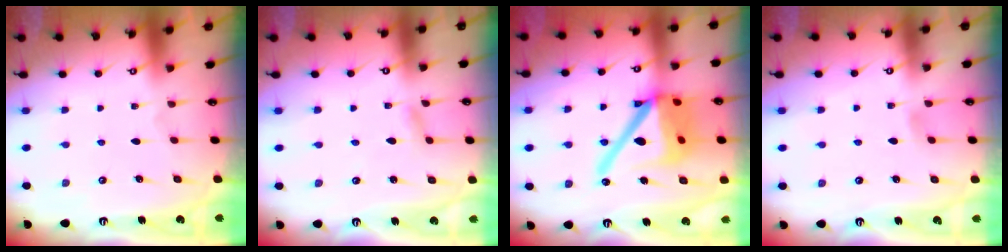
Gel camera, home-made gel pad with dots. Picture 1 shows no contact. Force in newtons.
{"total": 1.5, "press": 1.5, "slide": 0.2}
{"total": 20.2, "press": 20.0, "slide": 2.7}
{"total": 2.9, "press": 2.9, "slide": 0.5}